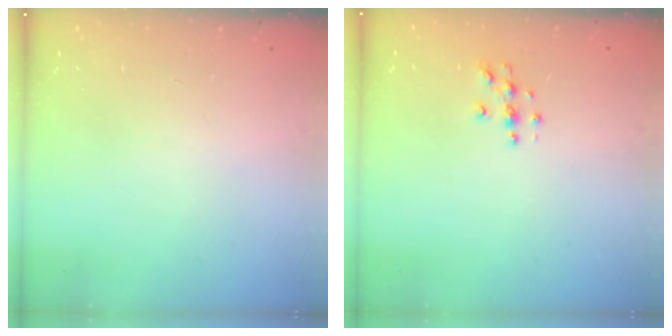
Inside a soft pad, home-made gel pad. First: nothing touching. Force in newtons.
{"total": 3.8, "press": 3.8, "slide": 0.4}